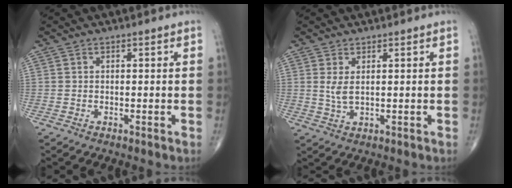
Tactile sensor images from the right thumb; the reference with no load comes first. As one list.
[{"total": 2.7, "force": [0.9, 1.0, 2.4], "torque": [-0.053, -0.007, 0.024]}]